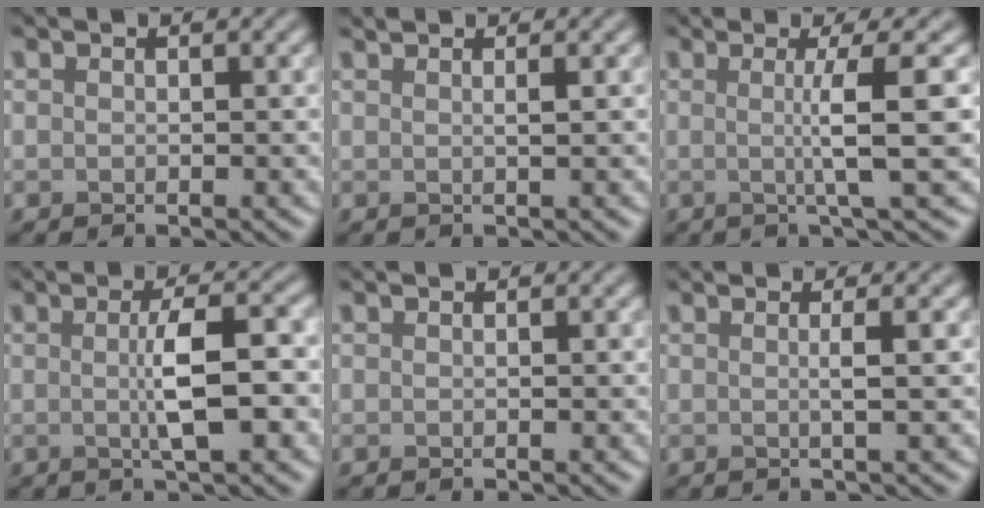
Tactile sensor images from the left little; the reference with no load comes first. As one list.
[{"total": 1.3, "force": [0.6, 0.4, 1.0], "torque": [-0.011, 0.002, 0.002]}, {"total": 5.0, "force": [0.2, 0.7, 5.0], "torque": [-0.077, 0.002, -0.003]}, {"total": 4.5, "force": [0.0, 0.8, 4.5], "torque": [-0.077, 0.004, -0.001]}, {"total": 0.0}, {"total": 1.8, "force": [0.0, 0.4, 1.7], "torque": [-0.027, 0.003, -0.007]}]